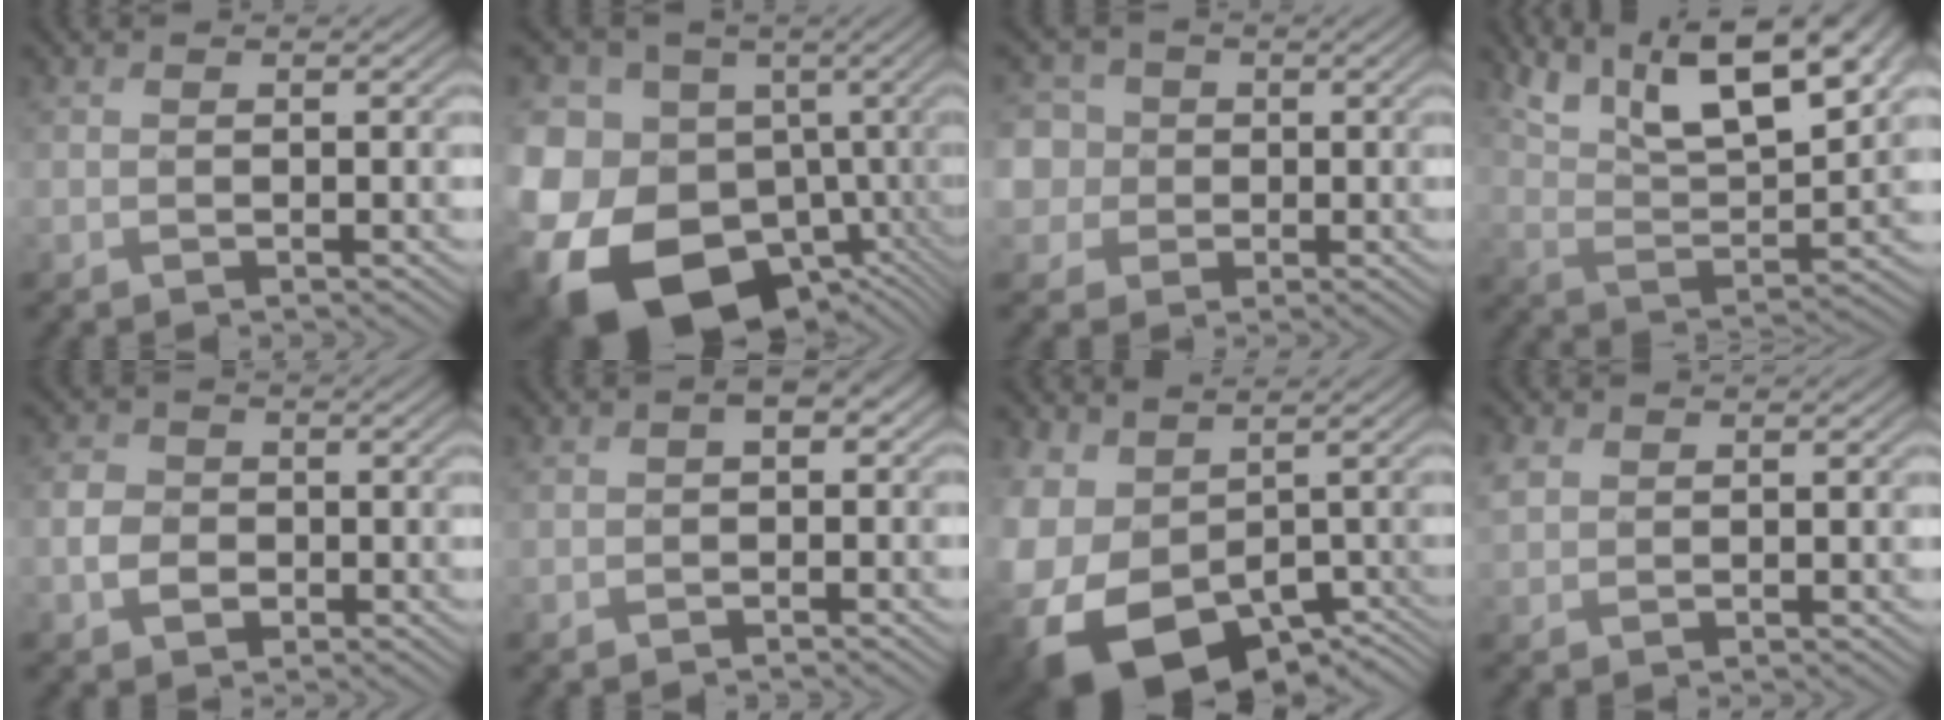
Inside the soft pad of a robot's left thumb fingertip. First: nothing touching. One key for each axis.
{"total": 20.9, "fx": -7.2, "fy": 16.1, "fz": 11.2, "tx": -0.271, "ty": -0.028, "tz": -0.115}
{"total": 9.3, "fx": 1.8, "fy": 8.4, "fz": 3.5, "tx": -0.126, "ty": 0.028, "tz": 0.016}
{"total": 13.8, "fx": 9.4, "fy": 4.2, "fz": 9.1, "tx": -0.180, "ty": 0.001, "tz": 0.154}
{"total": 3.5, "fx": -0.9, "fy": 3.0, "fz": 1.6, "tx": -0.035, "ty": 0.000, "tz": -0.022}
{"total": 1.8, "fx": -0.2, "fy": 1.2, "fz": 1.3, "tx": -0.022, "ty": 0.004, "tz": -0.009}
{"total": 15.3, "fx": -3.7, "fy": 11.0, "fz": 9.9, "tx": -0.260, "ty": -0.051, "tz": -0.020}
{"total": 2.4, "fx": 1.3, "fy": 1.6, "fz": 1.2, "tx": -0.036, "ty": 0.008, "tz": 0.027}